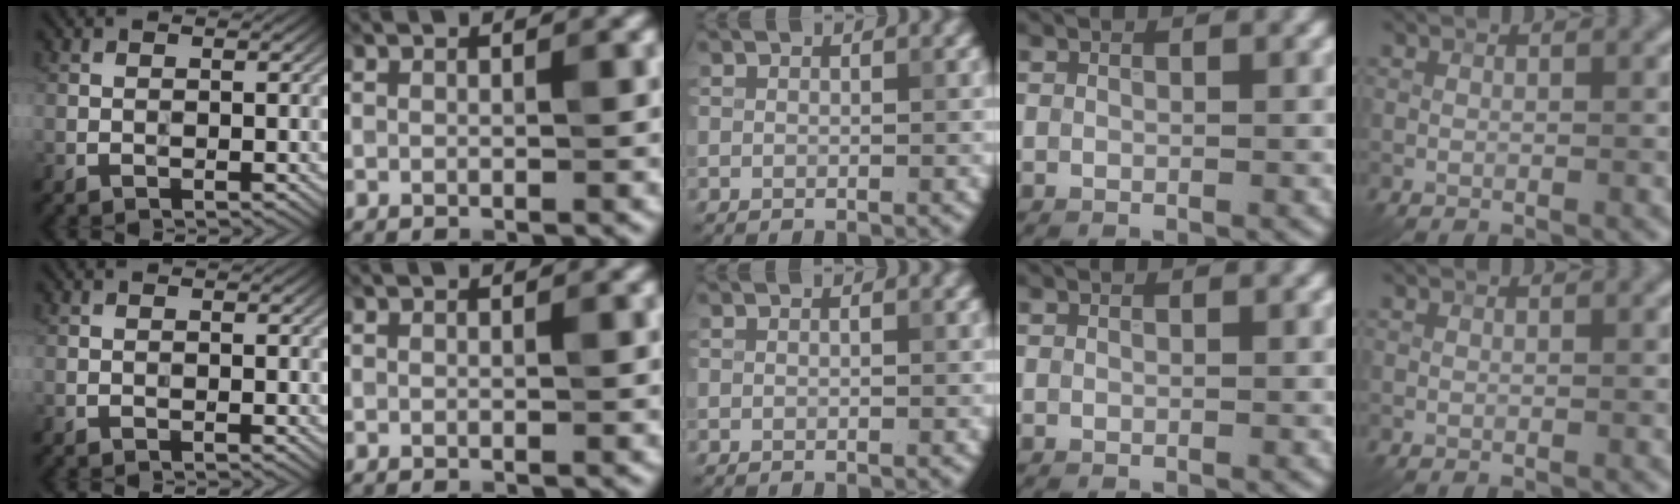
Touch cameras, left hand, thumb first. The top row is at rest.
{}